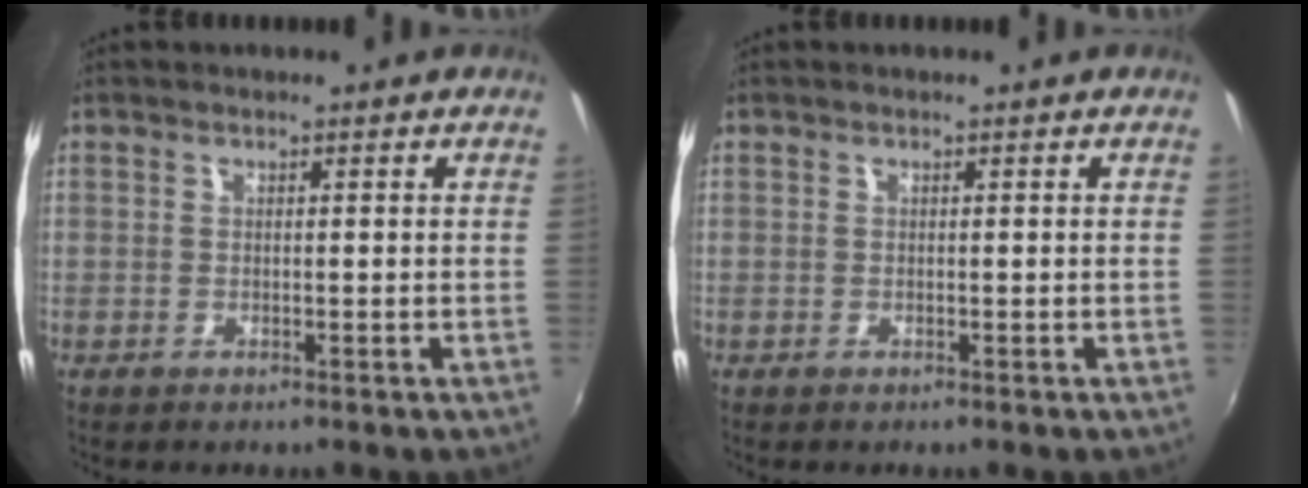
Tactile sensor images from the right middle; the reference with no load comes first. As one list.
[{"total": 0.0}]